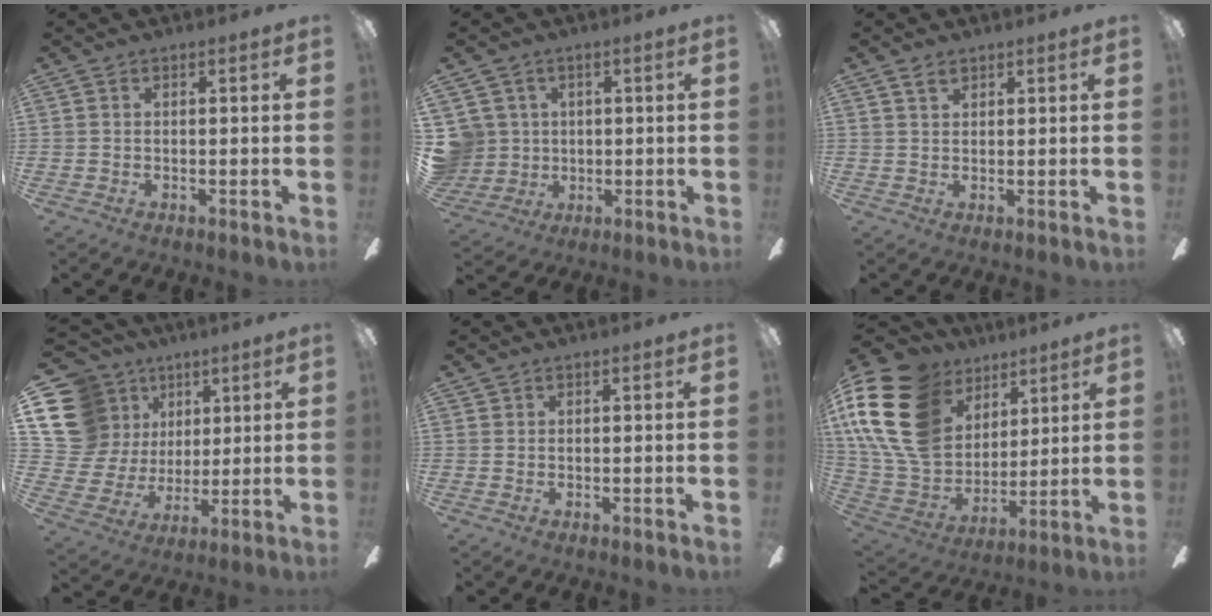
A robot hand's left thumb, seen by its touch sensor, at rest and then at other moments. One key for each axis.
{"total": 7.6, "fx": 1.6, "fy": 7.4, "fz": 0.7, "tx": -0.048, "ty": -0.001, "tz": 0.035}
{"total": 2.0, "fx": 1.5, "fy": 1.1, "fz": 0.9, "tx": -0.020, "ty": 0.001, "tz": 0.028}
{"total": 17.7, "fx": 7.4, "fy": 14.9, "fz": 6.0, "tx": -0.140, "ty": -0.031, "tz": 0.158}
{"total": 0.0}
{"total": 23.6, "fx": 10.3, "fy": 16.8, "fz": 12.9, "tx": -0.298, "ty": -0.042, "tz": 0.196}